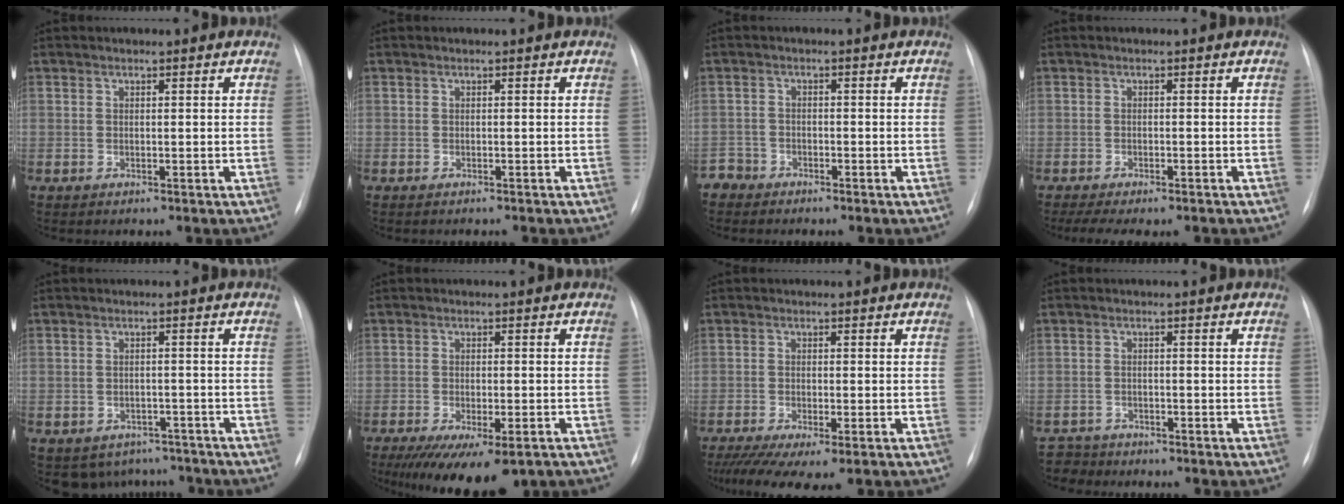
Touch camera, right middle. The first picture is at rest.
{"total": 2.0, "force": [-1.9, 0.2, 0.7], "torque": [-0.013, -0.005, -0.020]}
{"total": 2.5, "force": [-2.1, 1.1, -0.8], "torque": [0.013, 0.002, -0.042]}
{"total": 7.9, "force": [-6.4, 2.1, 4.0], "torque": [-0.059, -0.004, -0.089]}
{"total": 6.5, "force": [-5.3, 3.7, 0.3], "torque": [0.007, 0.017, -0.063]}
{"total": 12.3, "force": [-8.2, 4.0, 8.2], "torque": [-0.129, -0.022, -0.117]}
{"total": 8.7, "force": [-6.0, 1.9, 6.0], "torque": [-0.104, -0.022, -0.096]}
{"total": 3.1, "force": [-2.8, 0.8, -1.1], "torque": [0.014, -0.008, -0.050]}